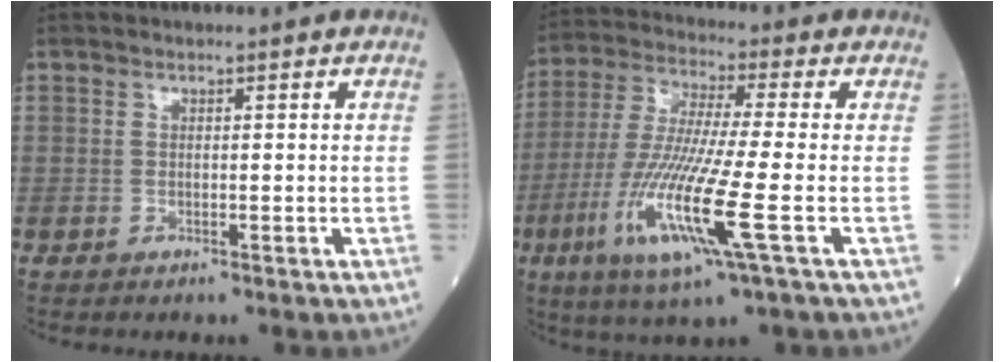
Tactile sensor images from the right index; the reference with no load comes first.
{"total": 14.8, "force": [-4.8, 0.2, 14.0], "torque": [-0.295, -0.027, -0.097]}